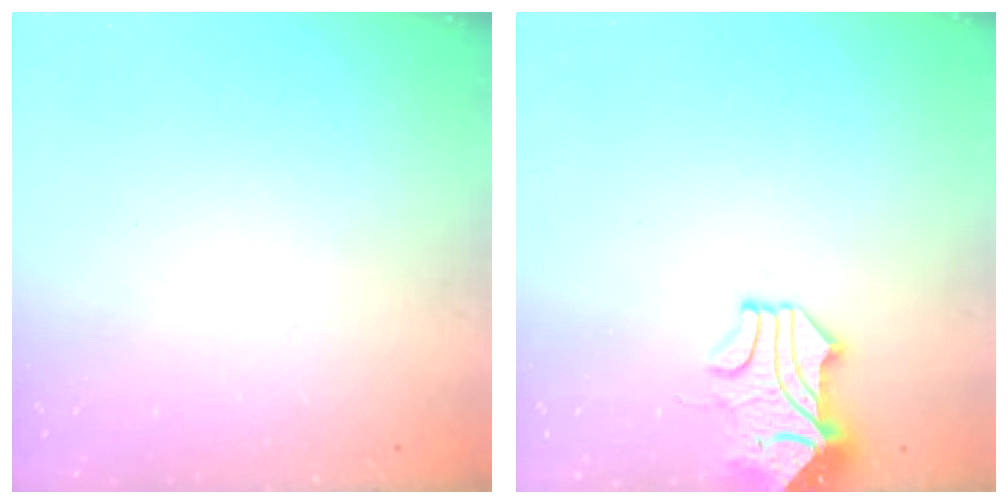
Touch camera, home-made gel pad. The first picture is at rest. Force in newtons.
{"total": 2.8, "press": 2.5, "slide": 1.1}